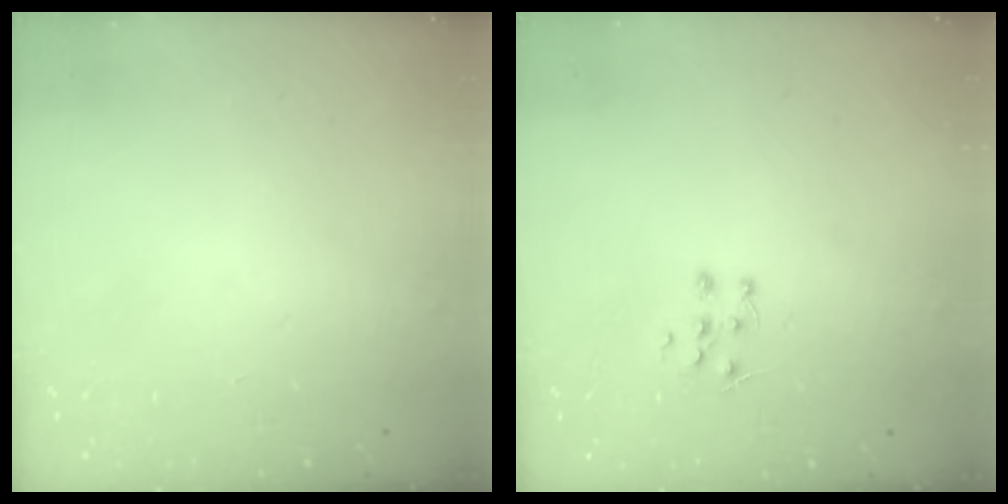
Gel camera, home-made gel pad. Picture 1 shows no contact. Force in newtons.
{"total": 4.9, "press": 4.9, "slide": 0.4}